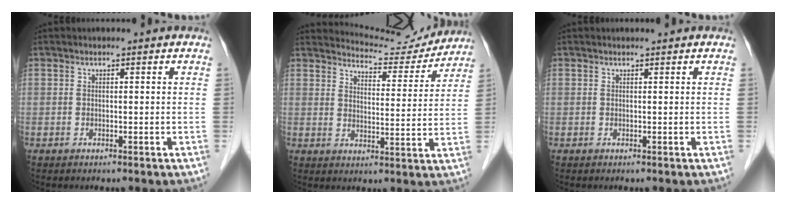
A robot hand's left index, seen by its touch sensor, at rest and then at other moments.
{"total": 10.1, "force": [10.0, 1.2, 0.2], "torque": [-0.003, -0.014, 0.128]}
{"total": 0.0}